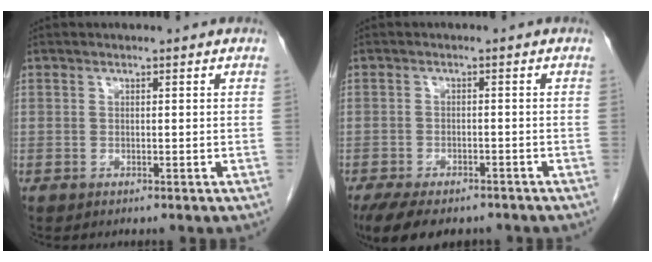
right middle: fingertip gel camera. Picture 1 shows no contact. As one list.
[{"total": 10.2, "force": [-7.9, 4.0, 5.1], "torque": [-0.083, -0.008, -0.114]}]